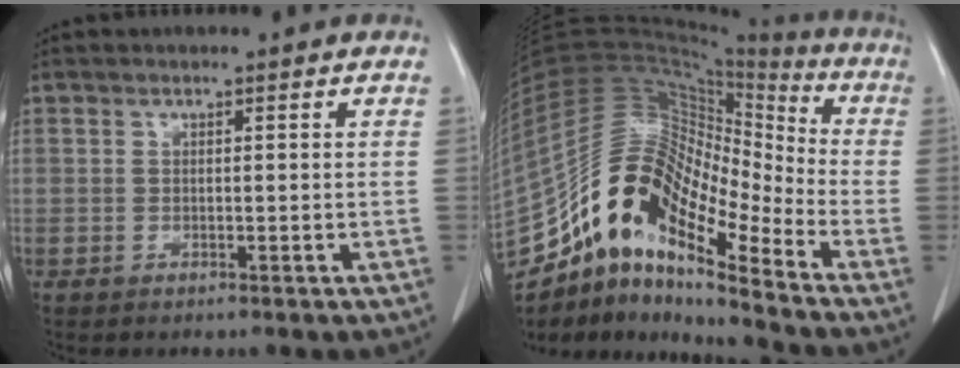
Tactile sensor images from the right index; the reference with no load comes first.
{"total": 18.4, "force": [-12.4, 5.1, 12.6], "torque": [-0.225, 0.055, -0.220]}